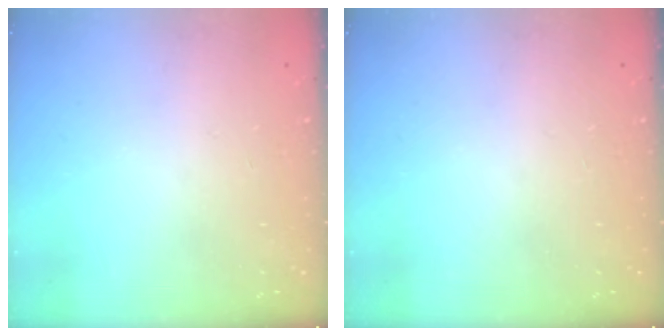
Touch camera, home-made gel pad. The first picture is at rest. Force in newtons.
{"total": 0.0}